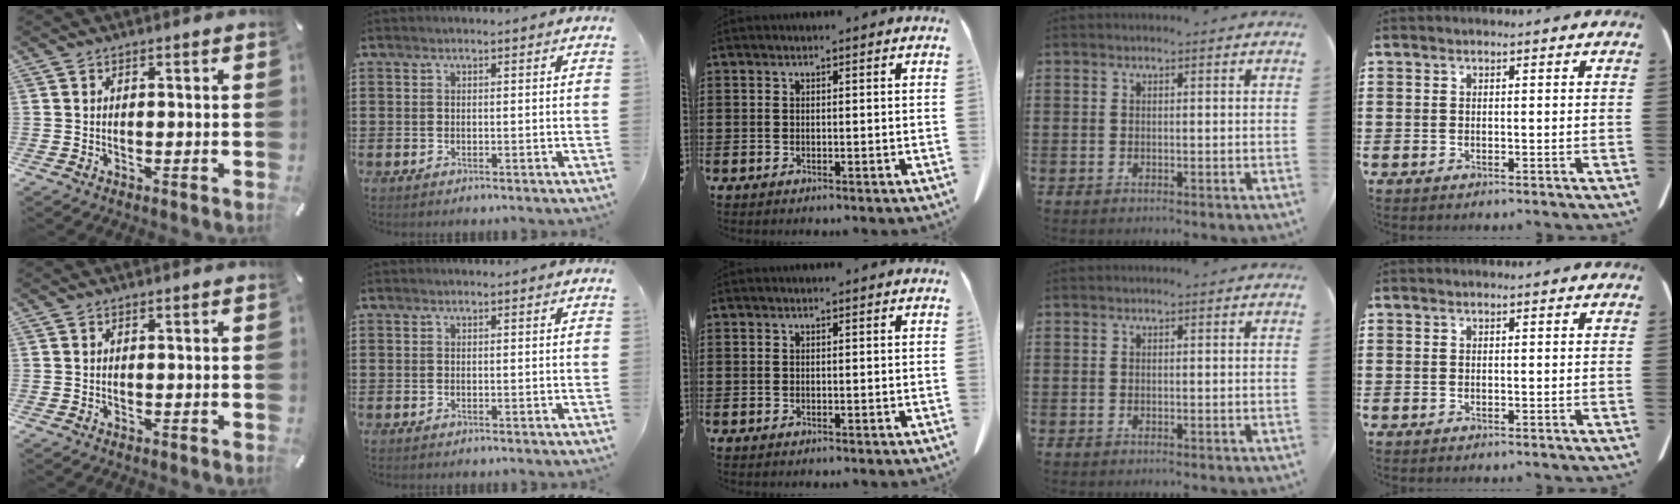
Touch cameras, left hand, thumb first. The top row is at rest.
{}